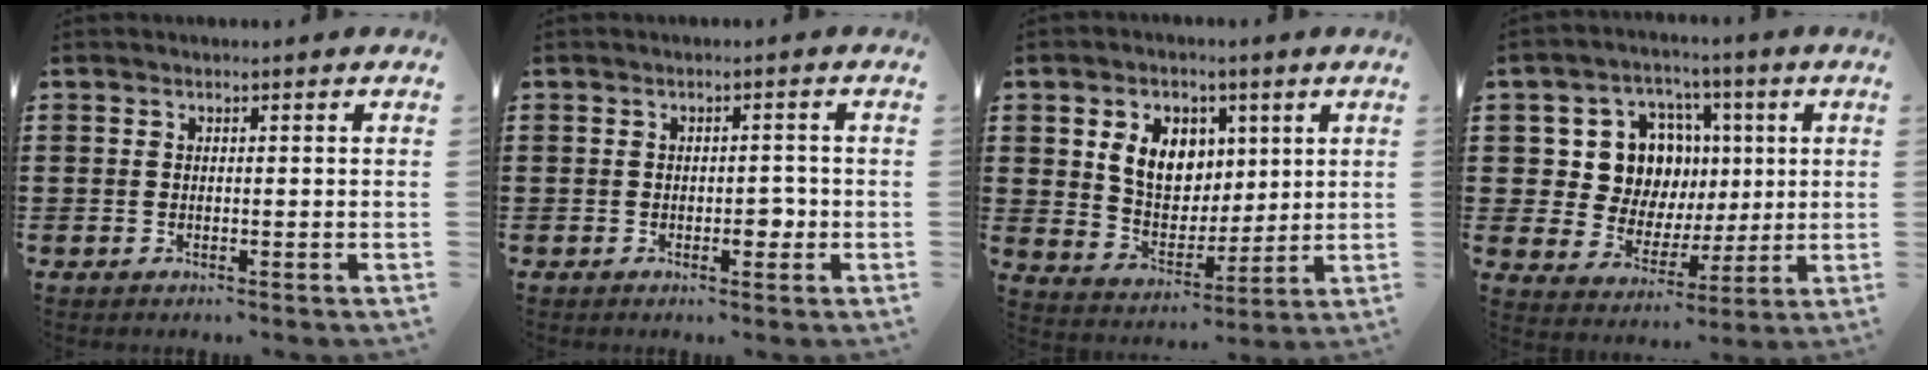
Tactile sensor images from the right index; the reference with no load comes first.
{"total": 2.5, "force": [-0.8, 1.2, 2.1], "torque": [-0.030, -0.001, -0.016]}
{"total": 8.4, "force": [2.6, 6.6, 4.6], "torque": [-0.101, 0.016, 0.046]}
{"total": 10.7, "force": [2.6, 9.3, 4.5], "torque": [-0.107, 0.005, 0.057]}